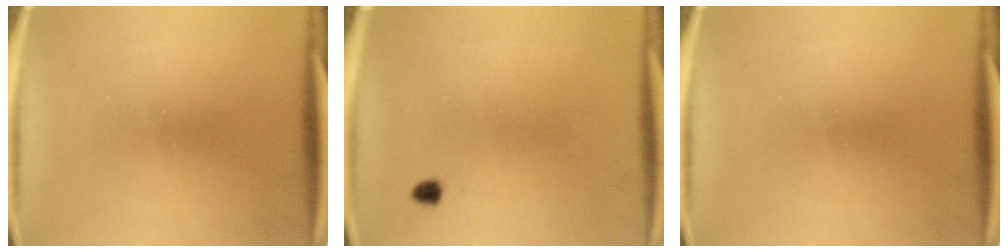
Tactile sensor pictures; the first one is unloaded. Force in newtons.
{"total": 1.2}
{"total": 0.0}